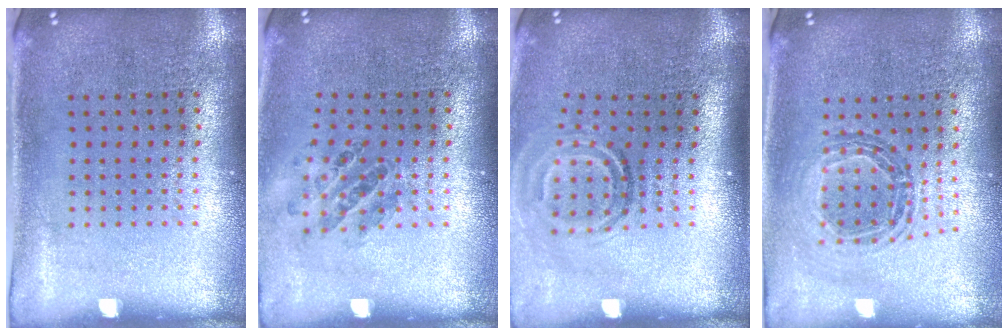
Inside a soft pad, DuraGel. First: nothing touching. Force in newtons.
{"total": 0.8, "press": 0.8, "slide": 0.1}
{"total": 1.8, "press": 1.2, "slide": 1.4}
{"total": 0.8, "press": 0.8, "slide": 0.1}